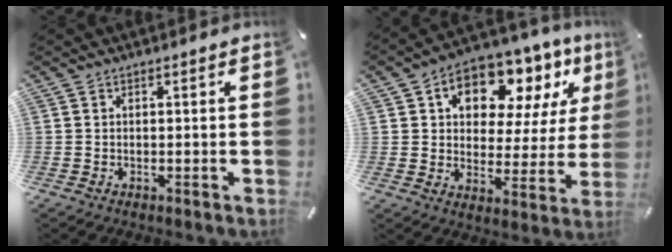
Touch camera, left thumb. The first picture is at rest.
{"total": 13.2, "force": [7.8, 8.5, 6.6], "torque": [-0.109, -0.052, 0.136]}